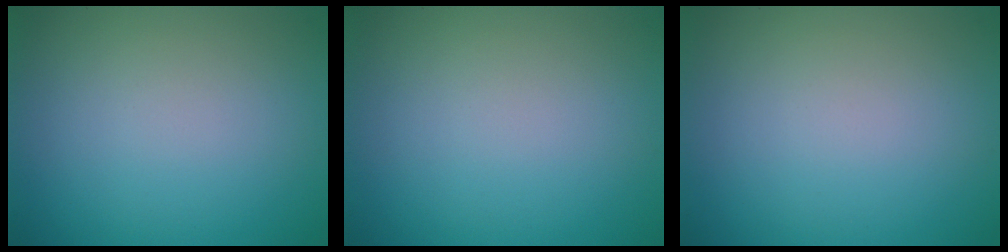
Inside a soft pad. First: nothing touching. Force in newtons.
{"total": 0.0}
{"total": 0.0}